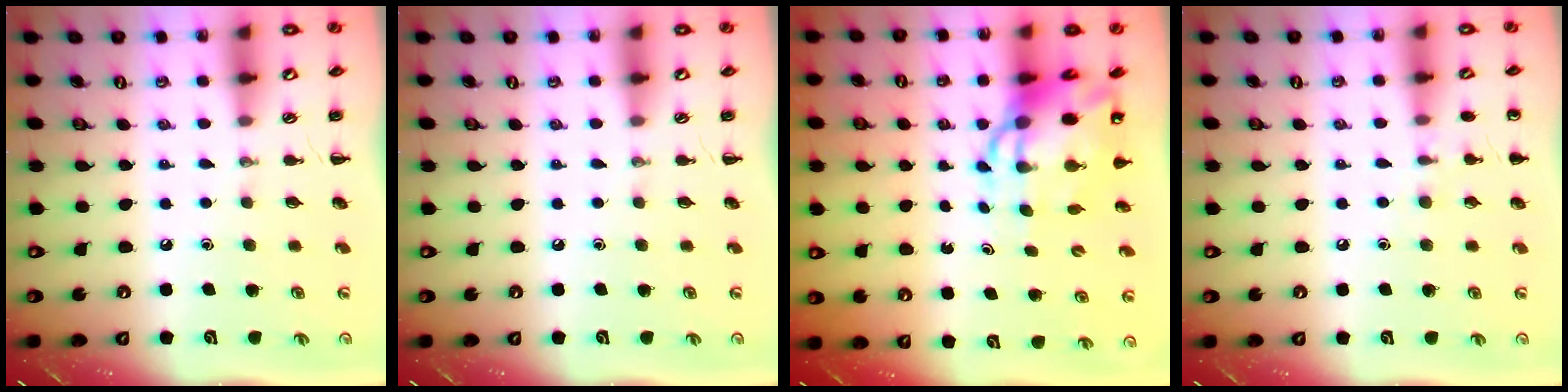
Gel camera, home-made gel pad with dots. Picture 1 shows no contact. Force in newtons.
{"total": 0.0}
{"total": 10.0, "press": 9.7, "slide": 2.6}
{"total": 5.9, "press": 5.7, "slide": 1.7}